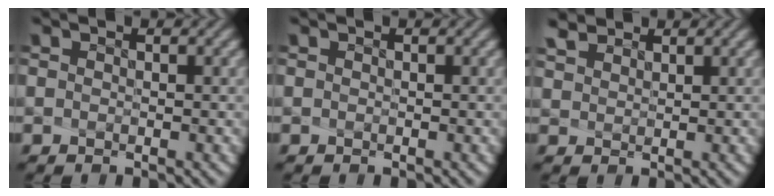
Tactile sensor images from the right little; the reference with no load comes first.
{"total": 0.0}
{"total": 1.4, "force": [1.4, 0.0, -0.1], "torque": [-0.010, 0.001, 0.038]}